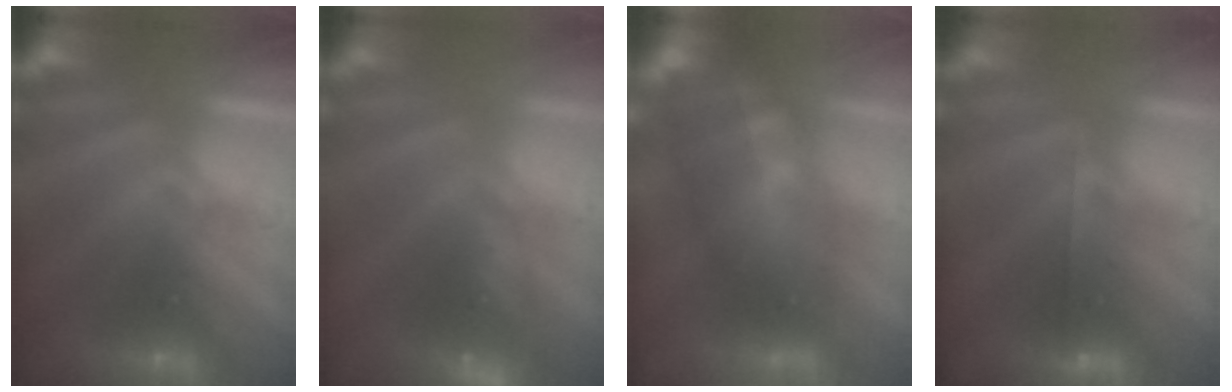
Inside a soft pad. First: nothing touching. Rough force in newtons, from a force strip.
{"total": 9.4}
{"total": 5.8}
{"total": 2.1}